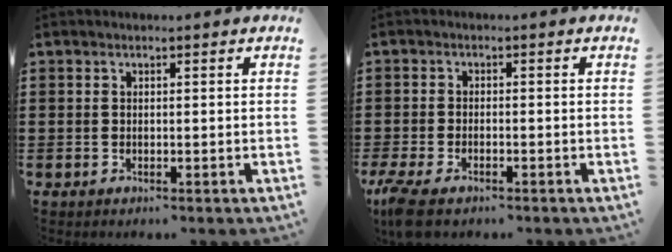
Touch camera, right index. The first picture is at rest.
{"total": 2.7, "force": [-2.2, 0.5, 1.4], "torque": [-0.047, -0.007, -0.050]}